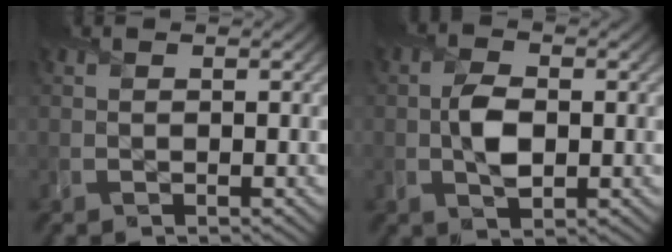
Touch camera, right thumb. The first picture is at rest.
{"total": 4.1, "force": [-0.2, 2.5, 3.2], "torque": [-0.070, -0.002, -0.003]}